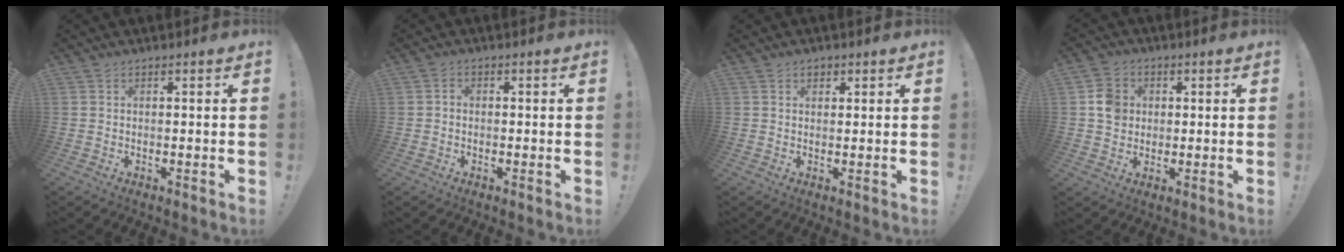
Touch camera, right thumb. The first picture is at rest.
{"total": 1.2, "force": [-0.7, 0.8, 0.5], "torque": [-0.006, 0.006, -0.014]}
{"total": 1.6, "force": [1.0, 1.0, 0.7], "torque": [0.000, -0.004, 0.015]}
{"total": 7.1, "force": [0.8, 6.5, 2.8], "torque": [-0.039, 0.012, 0.020]}